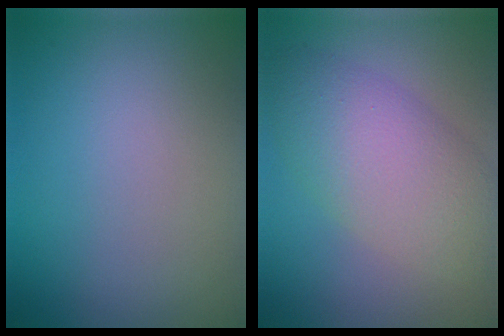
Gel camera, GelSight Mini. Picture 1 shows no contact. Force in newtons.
{"total": 7.1, "press": 7.1, "slide": 0.4}